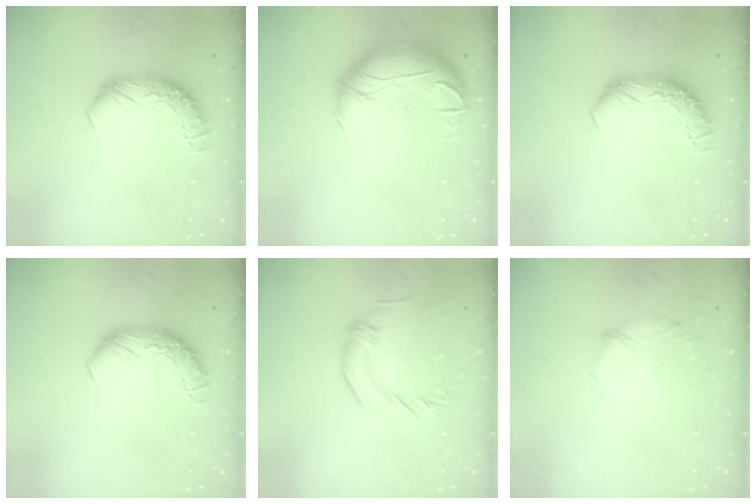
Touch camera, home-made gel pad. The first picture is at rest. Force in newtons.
{"total": 2.9, "press": 0.9, "slide": 2.8}
{"total": 0.0}
{"total": 0.0}
{"total": 2.3, "press": 1.9, "slide": 1.4}
{"total": 5.4, "press": 5.2, "slide": 1.3}